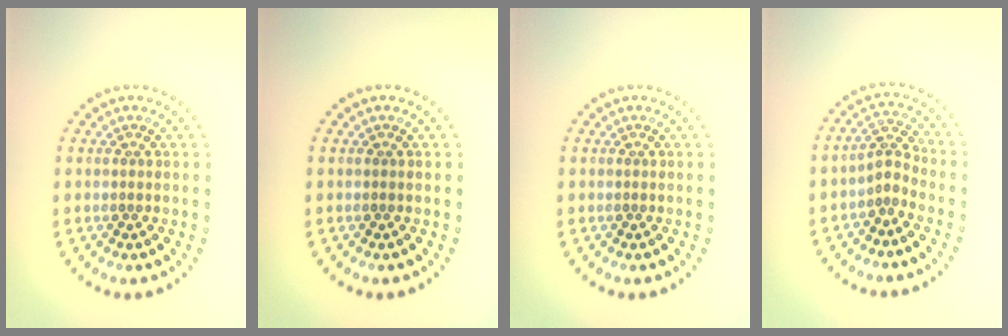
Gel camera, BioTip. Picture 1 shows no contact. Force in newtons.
{"total": 0.0}
{"total": 0.0}
{"total": 2.0, "press": 1.4, "slide": 1.4}